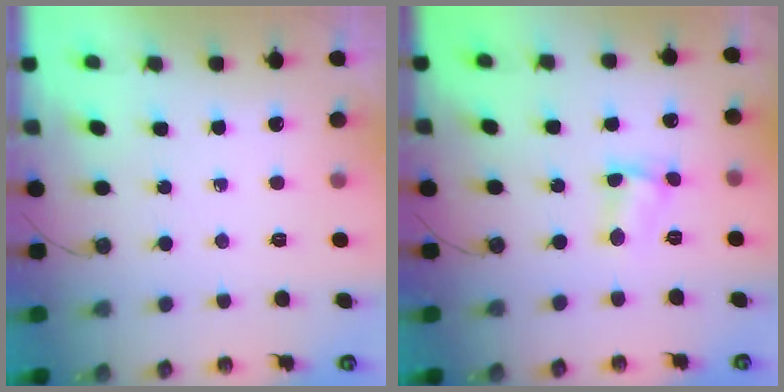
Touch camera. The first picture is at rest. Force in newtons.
{"total": 3.2, "press": 3.2, "slide": 0.4}